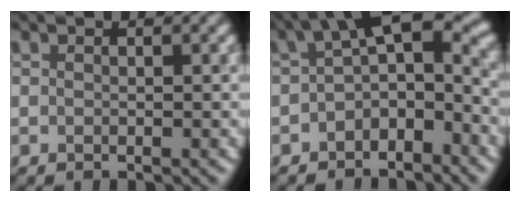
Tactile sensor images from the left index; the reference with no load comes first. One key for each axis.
{"total": 5.0, "fx": -0.9, "fy": 2.8, "fz": 4.1, "tx": -0.050, "ty": 0.019, "tz": -0.035}